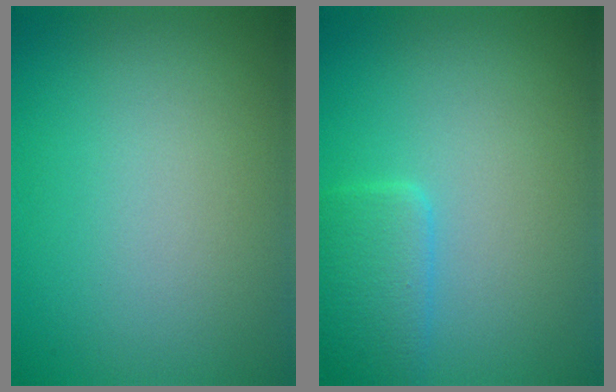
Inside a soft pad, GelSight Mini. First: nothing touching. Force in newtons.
{"total": 2.6, "press": 2.5, "slide": 0.3}